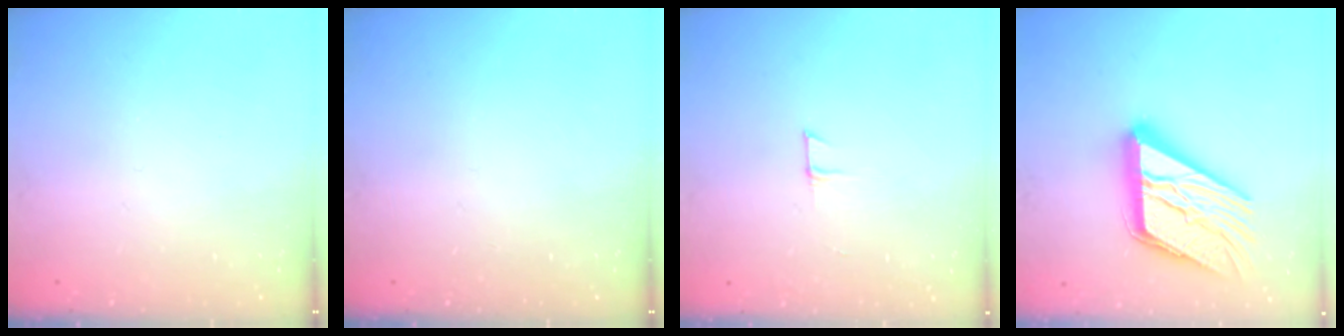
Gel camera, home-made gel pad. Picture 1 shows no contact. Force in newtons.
{"total": 0.0}
{"total": 3.9, "press": 3.9, "slide": 0.3}
{"total": 22.9, "press": 22.8, "slide": 2.3}